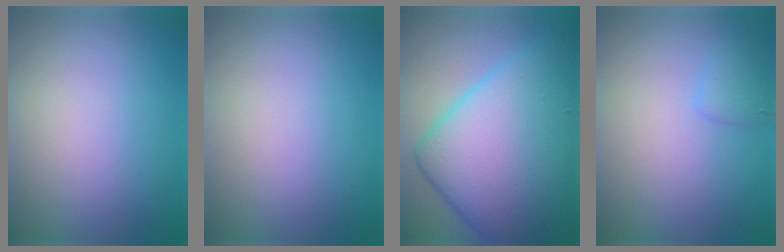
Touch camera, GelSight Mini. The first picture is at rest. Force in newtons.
{"total": 0.0}
{"total": 14.1, "press": 14.1, "slide": 0.2}
{"total": 1.2, "press": 1.2, "slide": 0.1}